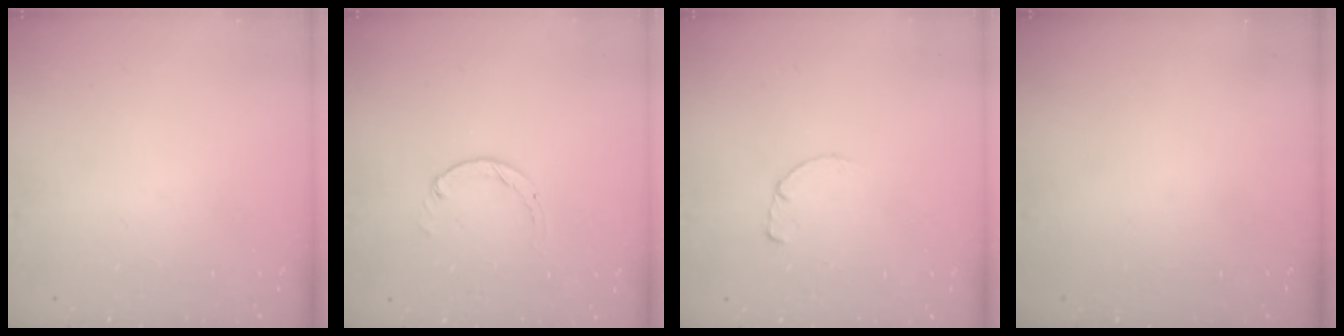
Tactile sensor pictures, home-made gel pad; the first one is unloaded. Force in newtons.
{"total": 0.0}
{"total": 0.7, "press": 0.6, "slide": 0.2}
{"total": 0.0}